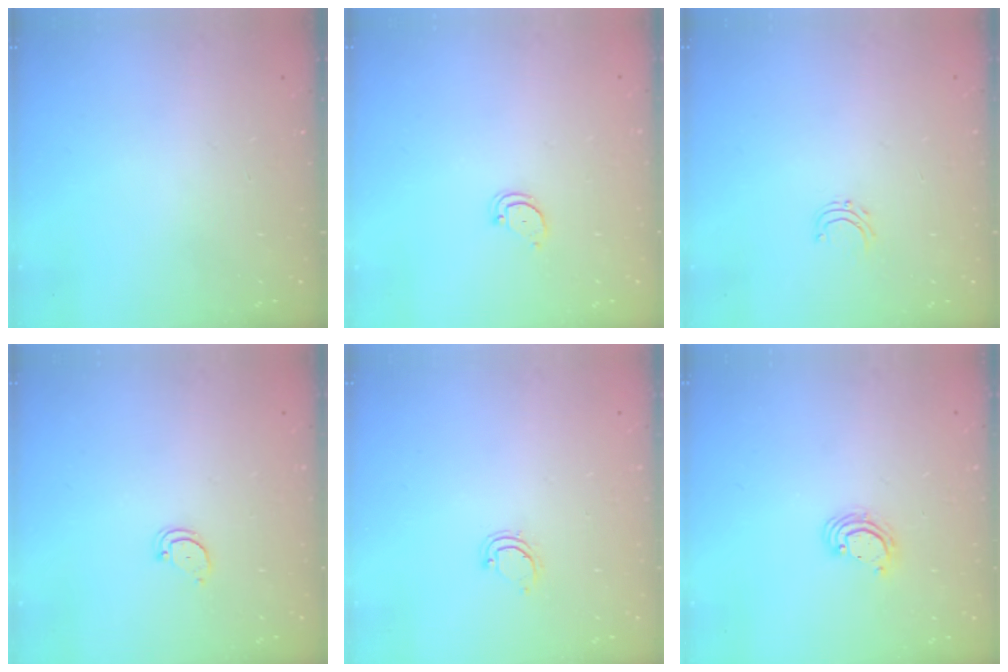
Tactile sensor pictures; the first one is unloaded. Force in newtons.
{"total": 2.4, "press": 2.4, "slide": 0.2}
{"total": 3.7, "press": 3.7, "slide": 0.3}
{"total": 2.4, "press": 2.4, "slide": 0.2}
{"total": 3.9, "press": 3.9, "slide": 0.3}
{"total": 3.5, "press": 3.5, "slide": 0.3}